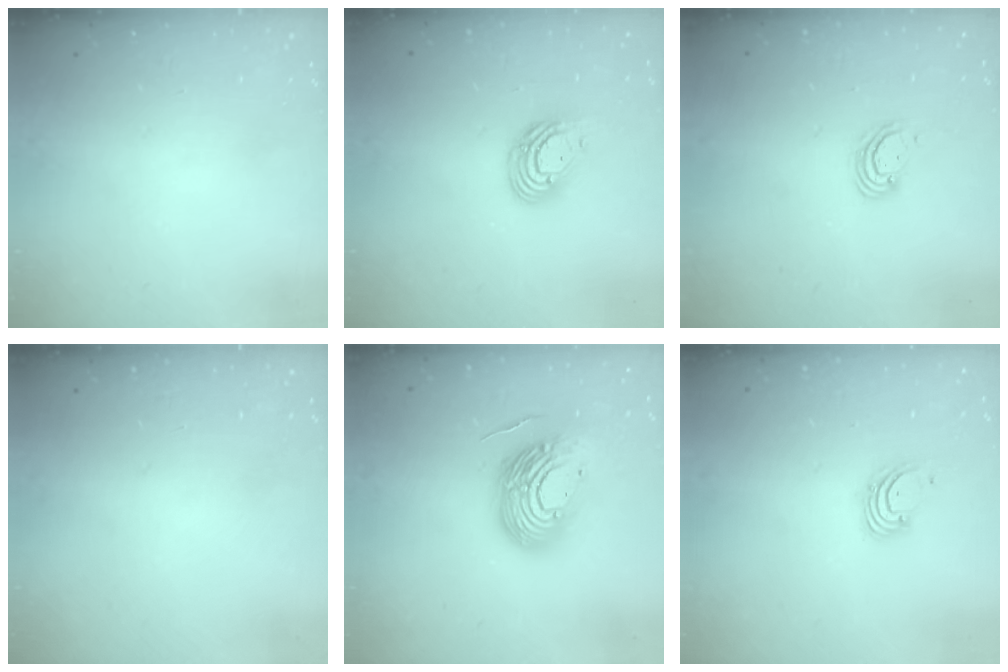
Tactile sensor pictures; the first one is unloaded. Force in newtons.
{"total": 9.9, "press": 9.9, "slide": 1.1}
{"total": 3.0, "press": 2.9, "slide": 0.3}
{"total": 0.0}
{"total": 17.3, "press": 17.3, "slide": 1.4}
{"total": 1.8, "press": 1.8, "slide": 0.2}